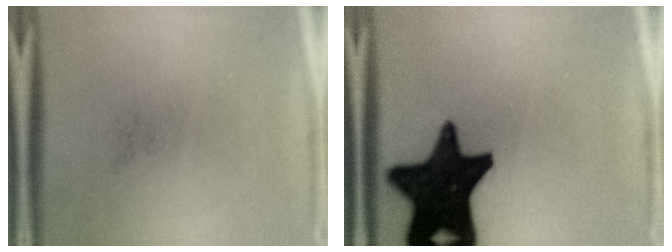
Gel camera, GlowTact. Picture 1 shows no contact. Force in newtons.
{"total": 20.1}